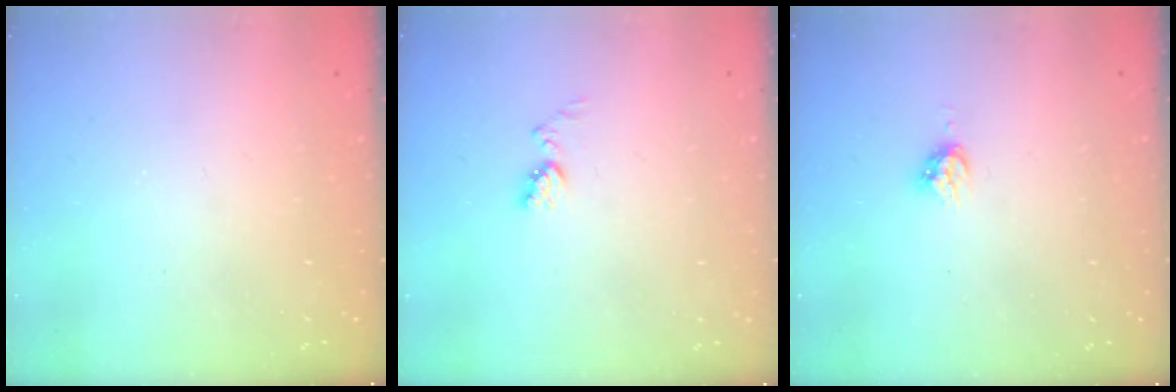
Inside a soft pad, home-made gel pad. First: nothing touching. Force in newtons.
{"total": 4.9, "press": 4.9, "slide": 0.7}
{"total": 4.2, "press": 4.2, "slide": 0.0}